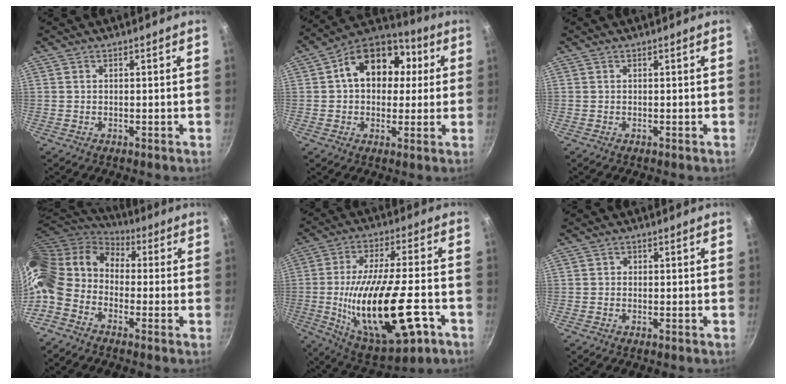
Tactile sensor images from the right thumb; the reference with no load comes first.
{"total": 16.1, "force": [3.2, 11.9, 10.3], "torque": [-0.125, 0.027, 0.034]}
{"total": 0.0}
{"total": 16.7, "force": [-1.6, 11.6, 11.9], "torque": [-0.230, 0.039, -0.061]}
{"total": 22.7, "force": [-4.4, 7.5, 21.0], "torque": [-0.400, 0.006, -0.078]}
{"total": 0.7, "force": [-0.1, 0.6, 0.1], "torque": [0.001, 0.003, -0.004]}